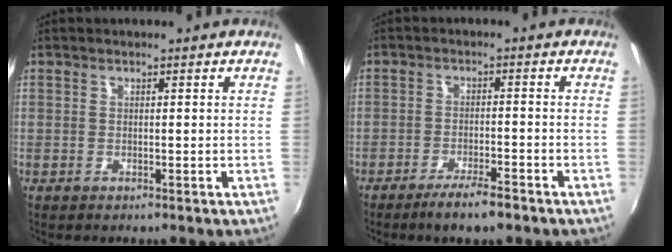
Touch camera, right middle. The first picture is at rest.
{"total": 5.8, "force": [-4.3, 0.7, 3.7], "torque": [-0.083, -0.002, -0.072]}